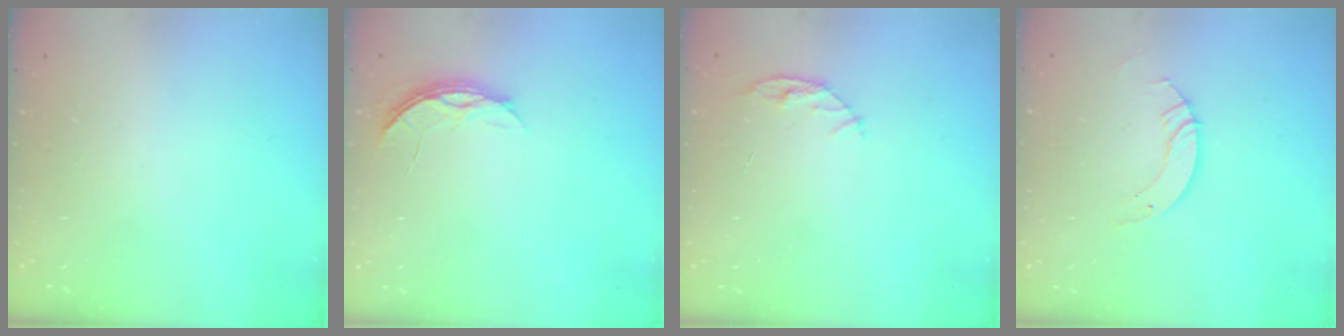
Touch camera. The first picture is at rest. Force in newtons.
{"total": 4.4, "press": 4.4, "slide": 0.4}
{"total": 4.8, "press": 4.8, "slide": 0.5}
{"total": 3.8, "press": 3.7, "slide": 0.4}